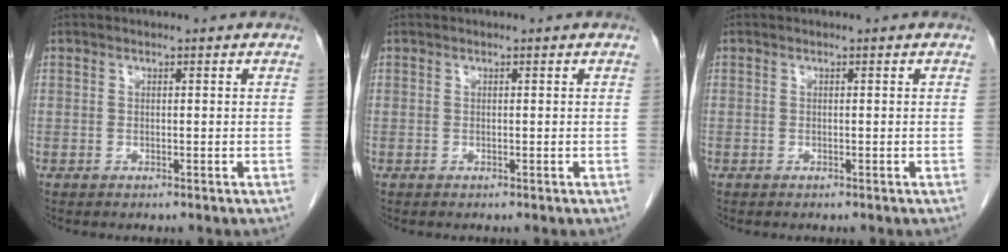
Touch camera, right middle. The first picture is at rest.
{"total": 0.0}
{"total": 0.0}